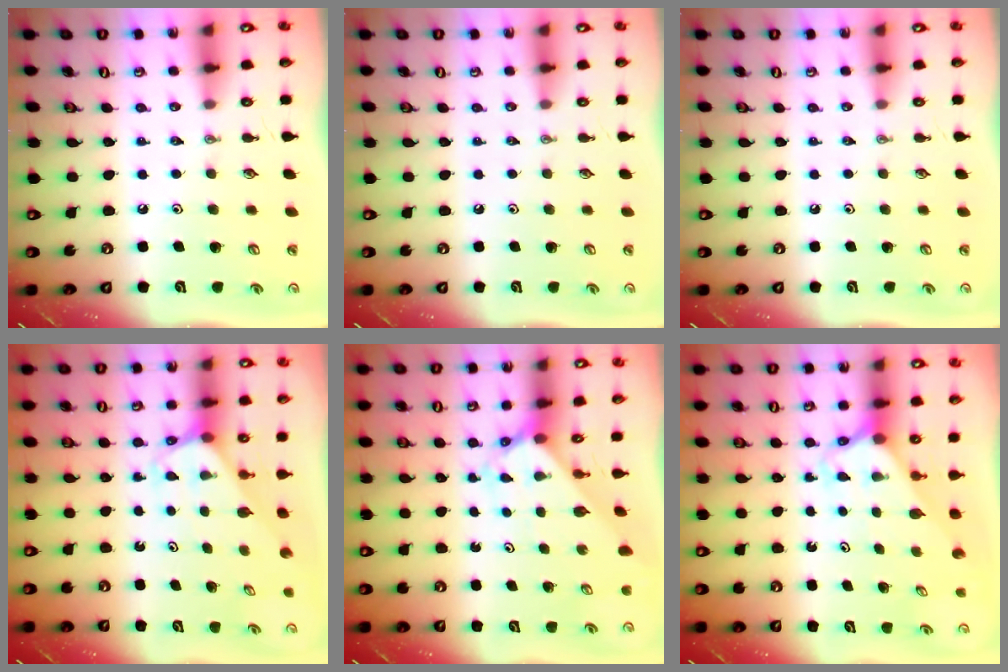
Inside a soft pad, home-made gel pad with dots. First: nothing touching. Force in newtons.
{"total": 0.0}
{"total": 0.0}
{"total": 2.6, "press": 2.6, "slide": 0.2}
{"total": 2.2, "press": 2.2, "slide": 0.2}
{"total": 2.4, "press": 2.4, "slide": 0.1}